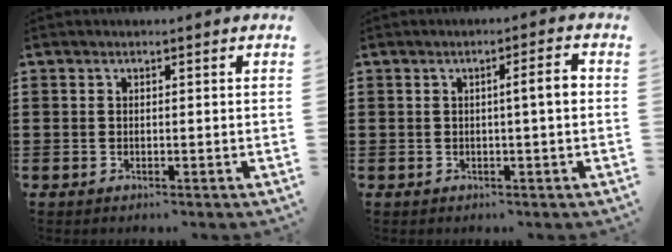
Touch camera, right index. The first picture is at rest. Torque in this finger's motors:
{"motor_torque": [0.98, -0.03, 0.24, 0.08]}